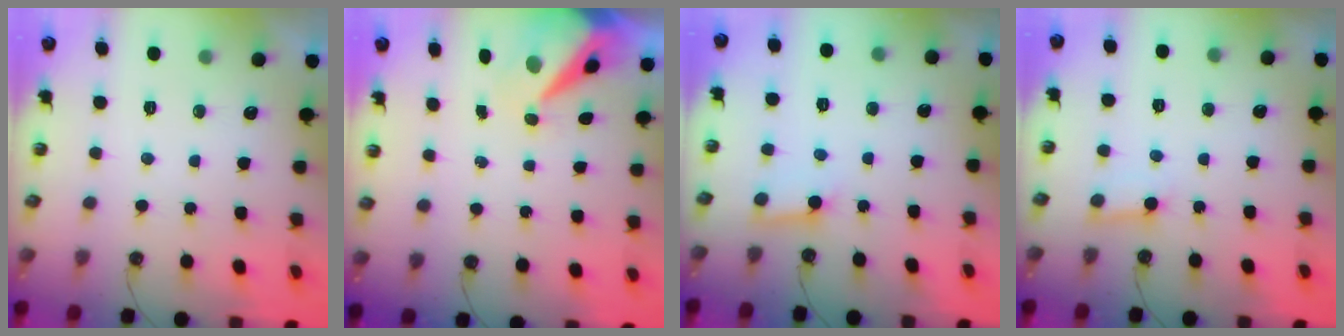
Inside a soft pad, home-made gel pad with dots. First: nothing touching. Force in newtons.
{"total": 9.0, "press": 8.9, "slide": 1.3}
{"total": 3.0, "press": 3.0, "slide": 0.4}
{"total": 3.5, "press": 3.5, "slide": 0.4}